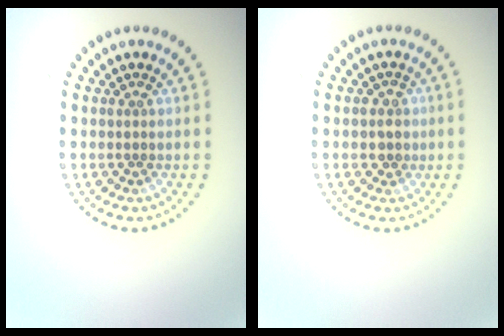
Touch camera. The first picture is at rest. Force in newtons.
{"total": 1.3, "press": 1.1, "slide": 0.7}